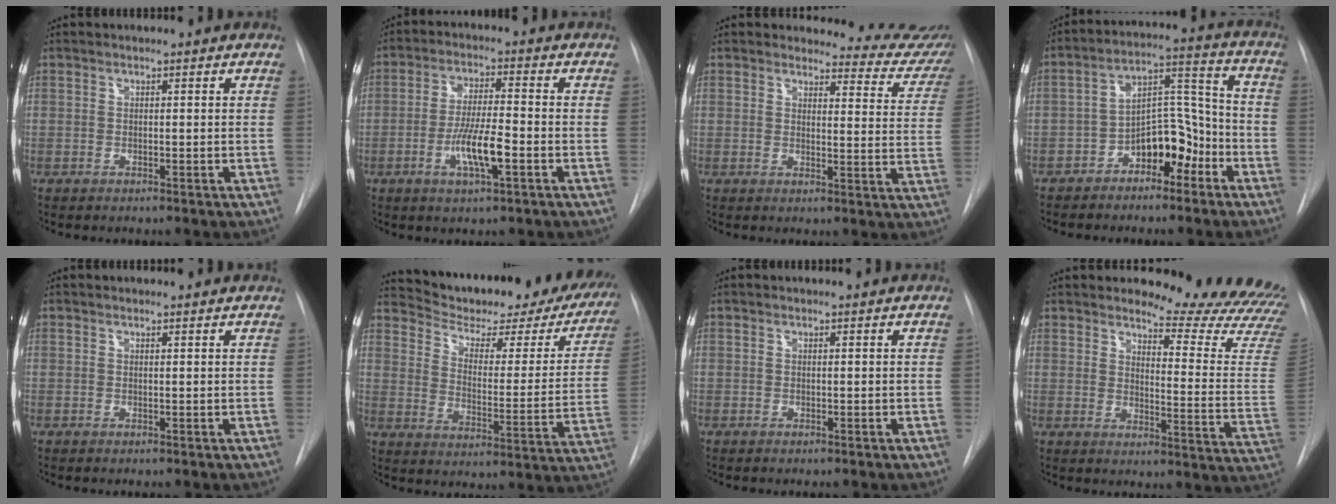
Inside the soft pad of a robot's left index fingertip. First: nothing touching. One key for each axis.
{"total": 7.5, "fx": -2.6, "fy": 1.1, "fz": 6.9, "tx": -0.134, "ty": -0.003, "tz": -0.048}
{"total": 11.8, "fx": 11.6, "fy": 1.8, "fz": 0.7, "tx": 0.027, "ty": -0.087, "tz": 0.097}
{"total": 9.7, "fx": -5.4, "fy": 4.9, "fz": 6.4, "tx": -0.104, "ty": 0.039, "tz": -0.086}
{"total": 0.9, "fx": 0.9, "fy": 0.1, "fz": 0.1, "tx": -0.008, "ty": 0.008, "tz": 0.013}
{"total": 26.4, "fx": 23.0, "fy": 6.4, "fz": 11.3, "tx": -0.163, "ty": -0.051, "tz": 0.282}
{"total": 0.0}
{"total": 17.6, "fx": 16.9, "fy": 1.0, "fz": 4.9, "tx": -0.051, "ty": -0.150, "tz": 0.177}